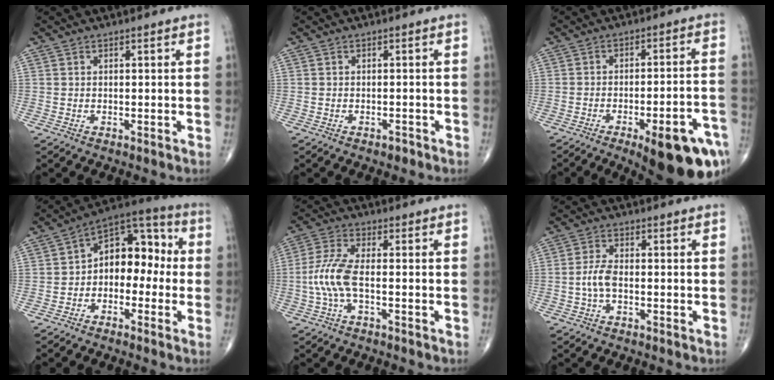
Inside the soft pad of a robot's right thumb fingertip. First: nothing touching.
{"total": 1.0, "force": [-0.8, 0.5, 0.4], "torque": [-0.005, 0.002, -0.012]}
{"total": 18.5, "force": [-9.7, 5.3, 14.8], "torque": [-0.136, 0.049, -0.122]}
{"total": 11.9, "force": [-0.9, 7.9, 8.8], "torque": [-0.088, 0.047, -0.035]}
{"total": 7.2, "force": [-1.5, 2.3, 6.6], "torque": [-0.171, 0.017, -0.034]}
{"total": 3.7, "force": [-0.8, 1.6, 3.2], "torque": [-0.074, 0.011, -0.020]}